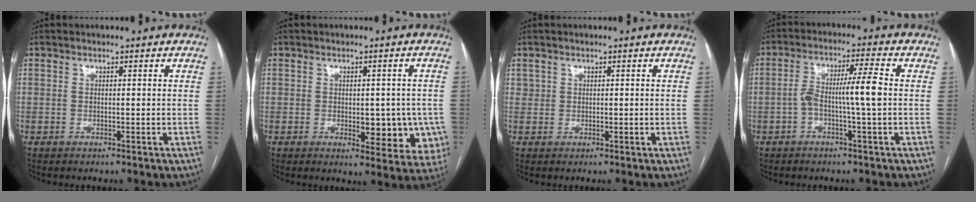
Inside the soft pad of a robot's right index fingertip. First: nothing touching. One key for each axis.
{"total": 9.0, "fx": -1.7, "fy": 4.2, "fz": 7.7, "tx": -0.075, "ty": 0.004, "tz": -0.012}
{"total": 0.9, "fx": 0.5, "fy": 0.8, "fz": 0.0, "tx": 0.005, "ty": 0.004, "tz": 0.008}
{"total": 6.7, "fx": -1.0, "fy": -0.3, "fz": 6.6, "tx": -0.124, "ty": 0.018, "tz": -0.016}